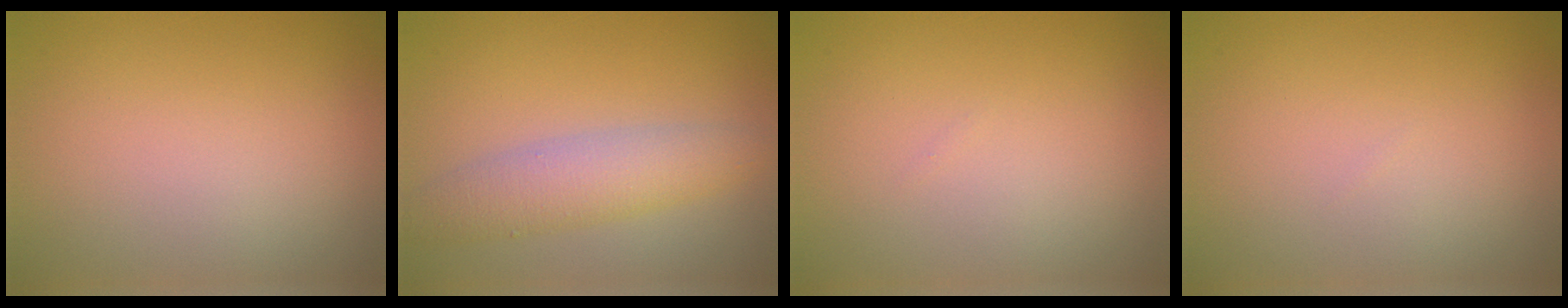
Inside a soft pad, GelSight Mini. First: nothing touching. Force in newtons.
{"total": 4.3, "press": 4.3, "slide": 0.1}
{"total": 0.0}
{"total": 0.0}